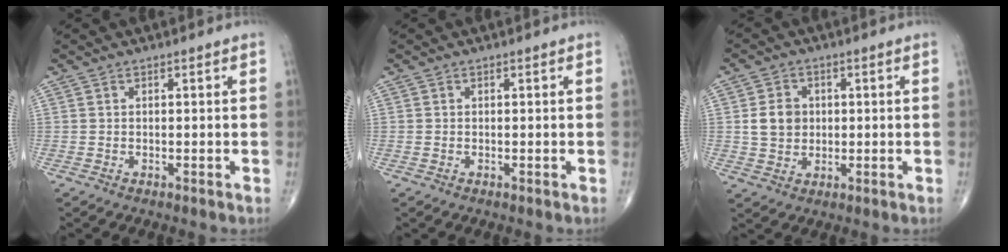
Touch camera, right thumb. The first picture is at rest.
{"total": 0.0}
{"total": 5.9, "force": [0.6, 4.9, 3.2], "torque": [-0.037, -0.002, 0.012]}